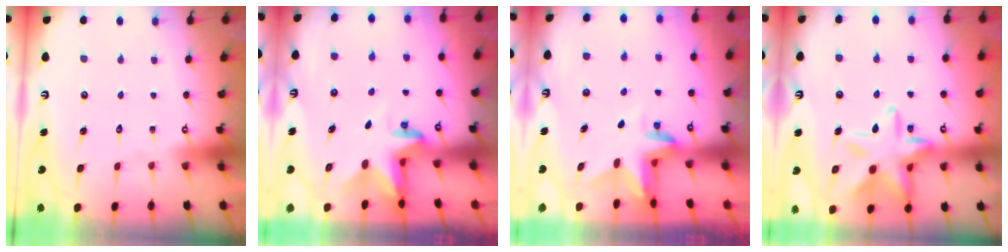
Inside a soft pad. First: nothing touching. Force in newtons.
{"total": 2.8, "press": 2.8, "slide": 0.2}
{"total": 2.9, "press": 2.9, "slide": 0.2}
{"total": 17.6, "press": 17.6, "slide": 1.4}